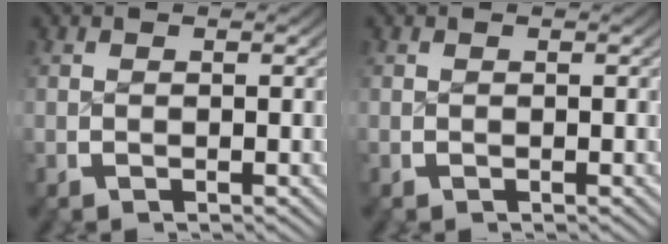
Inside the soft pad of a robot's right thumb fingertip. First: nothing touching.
{"total": 0.0}